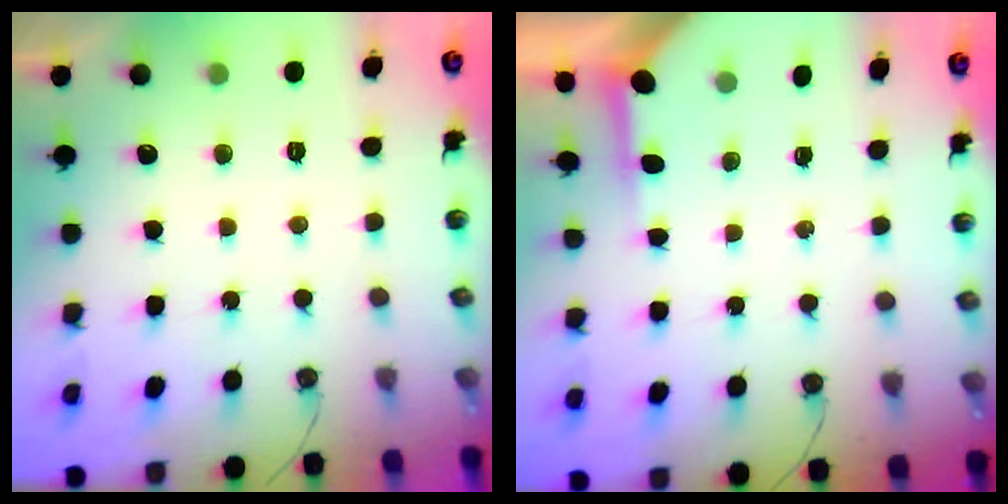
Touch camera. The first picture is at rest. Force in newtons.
{"total": 3.5, "press": 3.5, "slide": 0.4}